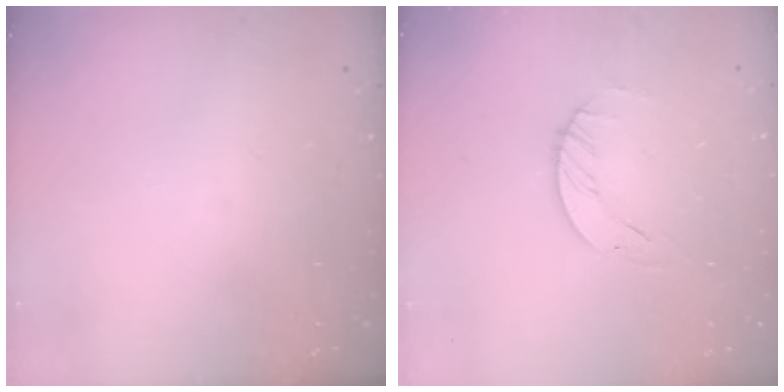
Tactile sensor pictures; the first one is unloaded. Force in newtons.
{"total": 2.3, "press": 2.3, "slide": 0.3}